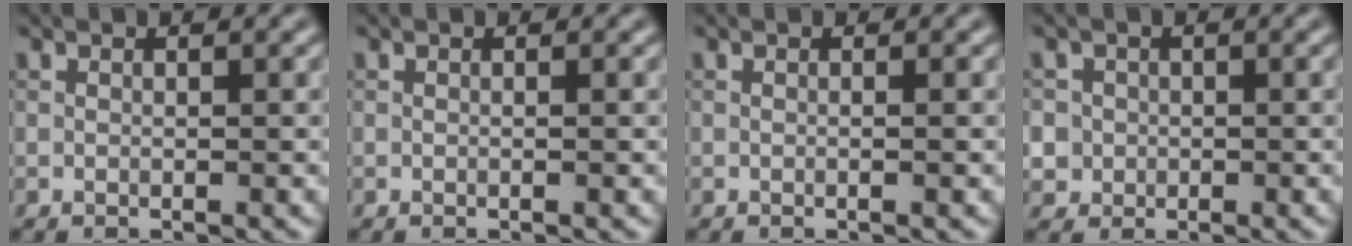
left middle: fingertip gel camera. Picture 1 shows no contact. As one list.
[{"total": 0.0}, {"total": 0.6, "force": [-0.1, 0.1, 0.6], "torque": [-0.007, -0.001, -0.002]}, {"total": 3.0, "force": [-0.2, 2.9, 0.5], "torque": [0.005, 0.013, -0.009]}]